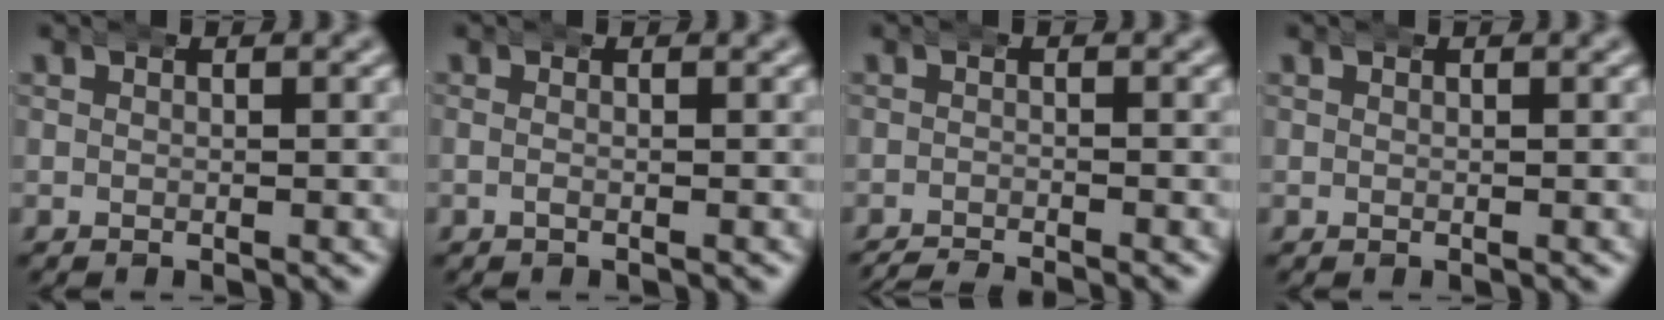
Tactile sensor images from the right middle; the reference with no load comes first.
{"total": 0.7, "force": [-0.5, -0.2, 0.5], "torque": [-0.009, -0.001, -0.011]}
{"total": 4.4, "force": [-4.2, 0.8, 0.8], "torque": [-0.007, -0.013, -0.065]}
{"total": 0.0}